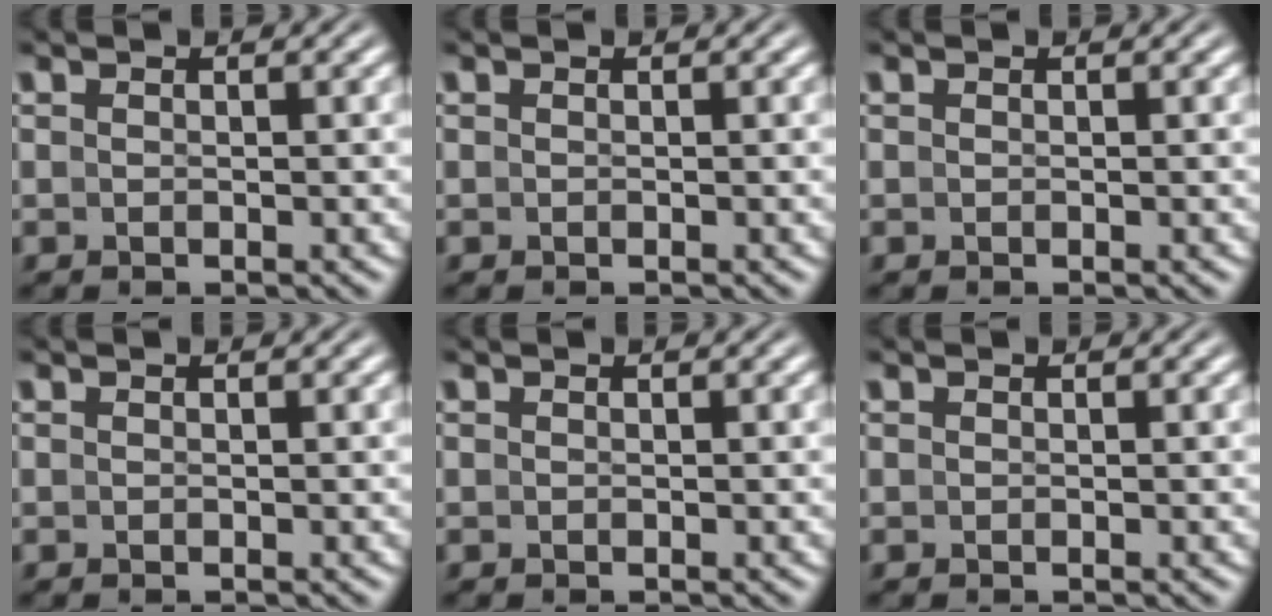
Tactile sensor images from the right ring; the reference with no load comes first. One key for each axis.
{"total": 0.0}
{"total": 0.0}
{"total": 0.0}
{"total": 0.0}
{"total": 0.0}